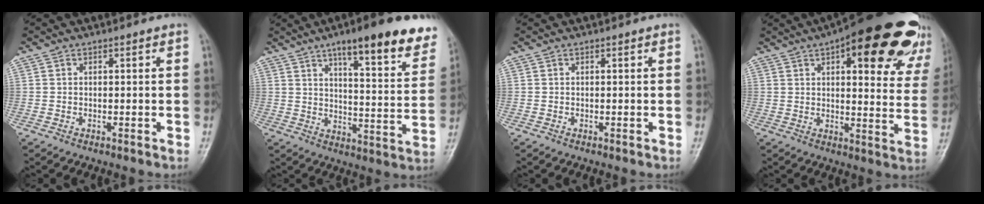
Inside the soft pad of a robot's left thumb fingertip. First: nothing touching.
{"total": 19.3, "force": [12.5, 4.6, 13.9], "torque": [-0.153, -0.050, 0.168]}
{"total": 0.0}
{"total": 26.8, "force": [15.5, 9.0, 19.9], "torque": [-0.224, -0.031, 0.185]}